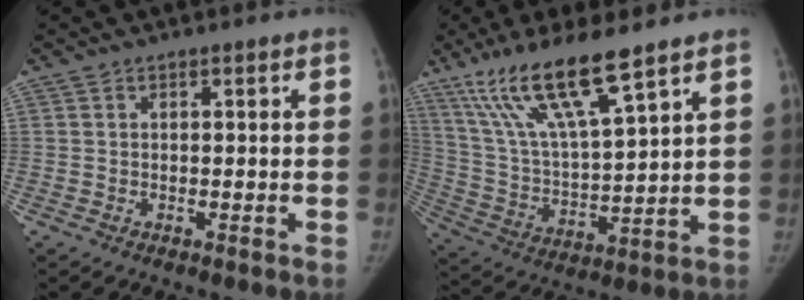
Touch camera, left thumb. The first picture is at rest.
{"total": 17.2, "force": [11.4, 2.9, 12.5], "torque": [-0.235, -0.047, 0.227]}